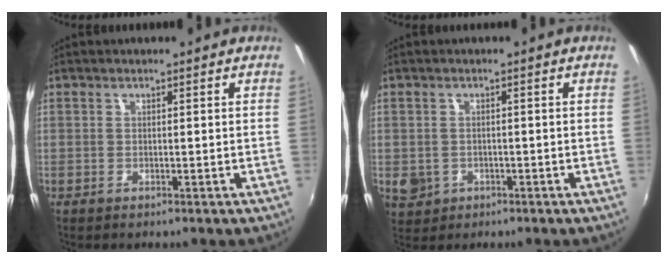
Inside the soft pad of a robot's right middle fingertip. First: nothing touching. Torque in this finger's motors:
{"motor_torque": [0.22, -0.15, 0.00, 0.02]}